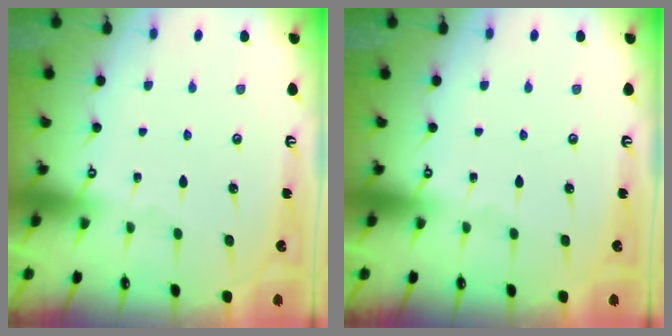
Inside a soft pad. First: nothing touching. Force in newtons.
{"total": 0.0}